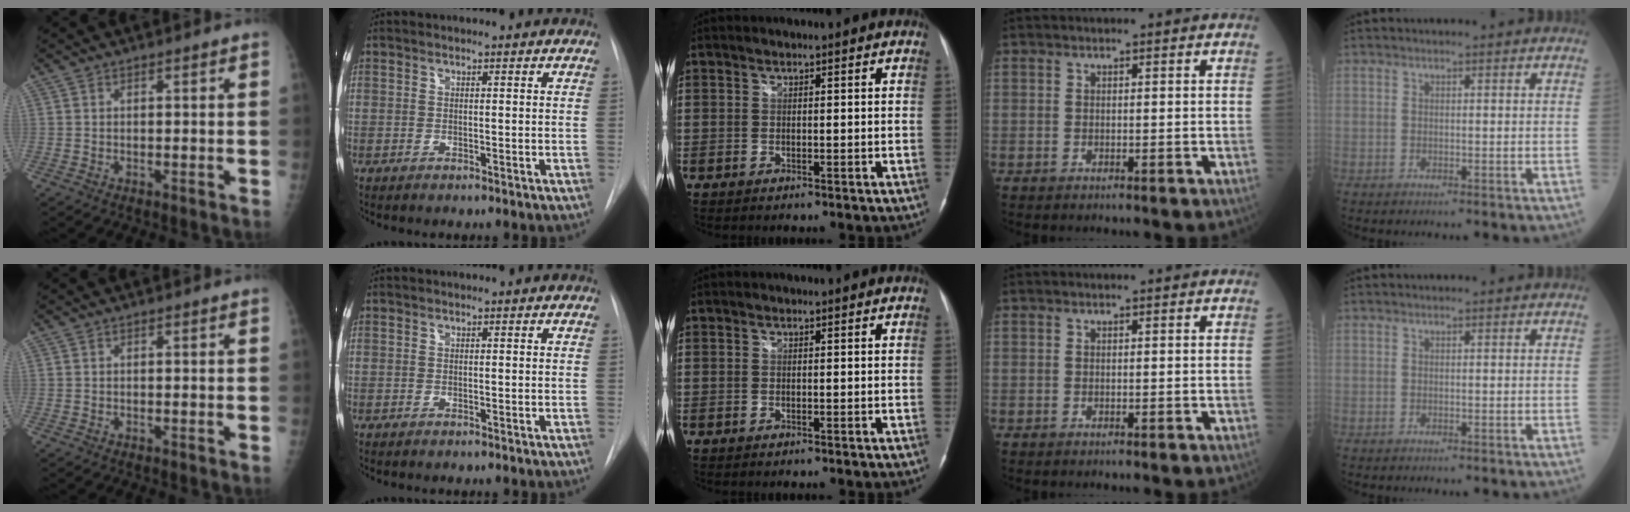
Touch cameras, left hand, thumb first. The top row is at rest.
{}